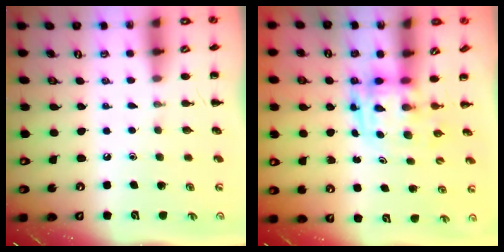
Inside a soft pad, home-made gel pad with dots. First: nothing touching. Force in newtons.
{"total": 3.8, "press": 3.7, "slide": 0.7}